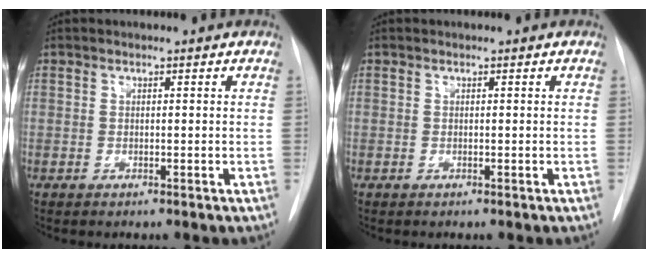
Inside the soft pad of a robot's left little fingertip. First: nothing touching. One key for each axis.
{"total": 0.0}